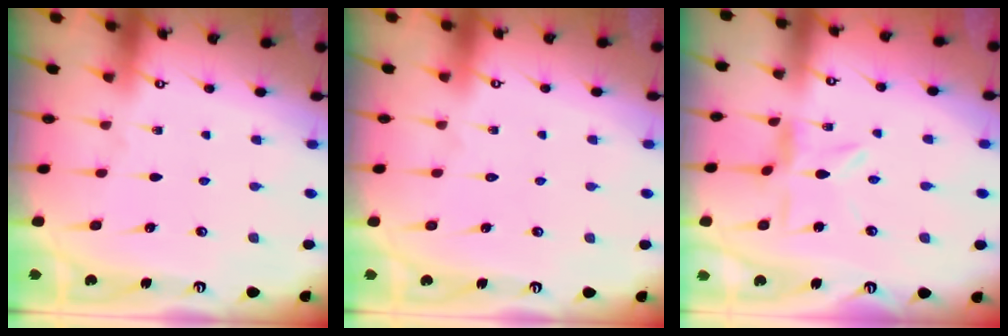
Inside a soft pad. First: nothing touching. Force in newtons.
{"total": 1.8, "press": 1.7, "slide": 0.1}
{"total": 3.9, "press": 3.9, "slide": 0.4}